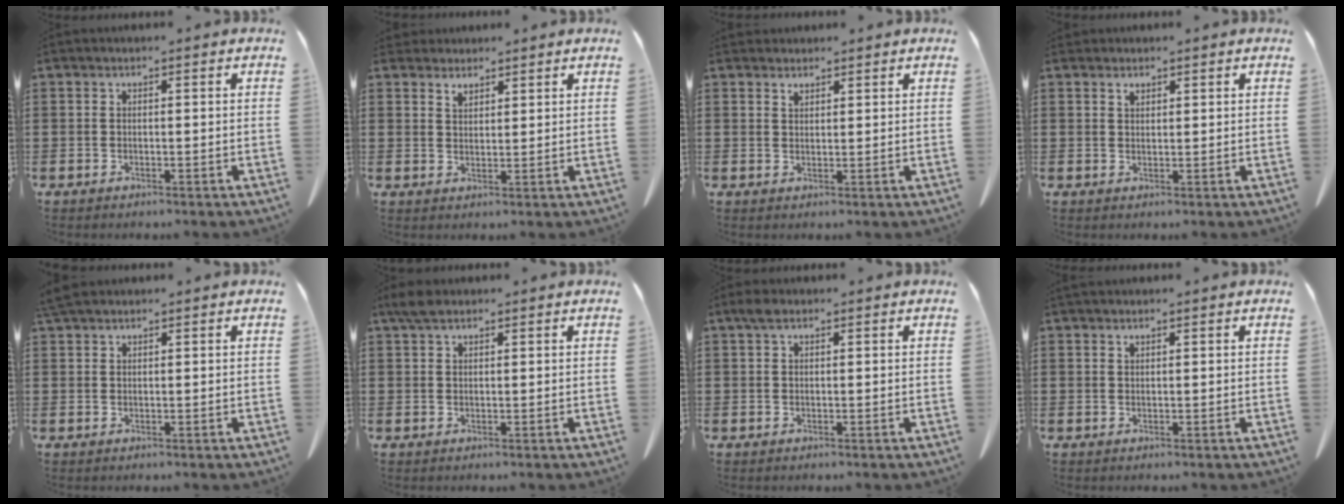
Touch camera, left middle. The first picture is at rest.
{"total": 2.3, "force": [2.1, 1.0, 0.5], "torque": [-0.014, 0.003, 0.040]}
{"total": 1.5, "force": [1.4, 0.5, 0.3], "torque": [0.000, -0.004, 0.026]}
{"total": 1.1, "force": [0.9, 0.4, 0.4], "torque": [-0.002, -0.003, 0.016]}
{"total": 2.2, "force": [1.8, 0.5, 1.1], "torque": [-0.028, 0.002, 0.034]}
{"total": 2.6, "force": [1.8, 1.1, 1.5], "torque": [-0.036, 0.005, 0.033]}
{"total": 1.6, "force": [0.6, 0.9, 1.2], "torque": [-0.027, 0.005, 0.011]}
{"total": 0.7, "force": [0.6, 0.1, 0.4], "torque": [-0.010, -0.001, 0.012]}